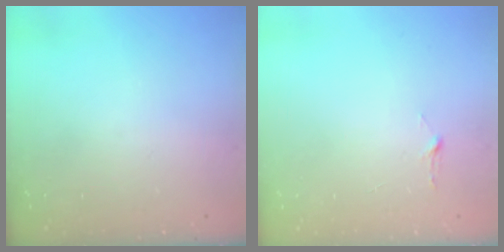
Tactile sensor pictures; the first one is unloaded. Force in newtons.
{"total": 2.9, "press": 2.9, "slide": 0.3}